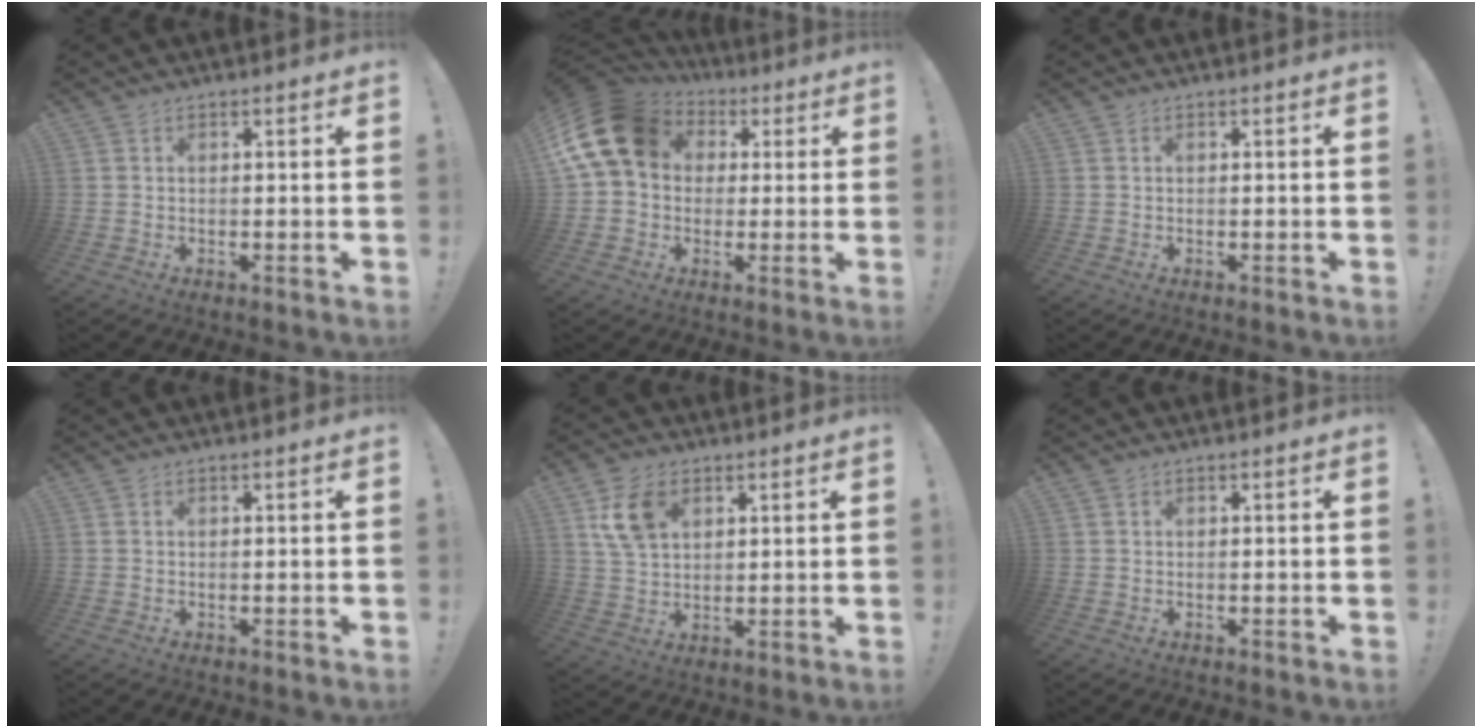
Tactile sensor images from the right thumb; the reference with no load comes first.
{"total": 17.2, "force": [4.5, 12.8, 10.6], "torque": [-0.196, -0.006, 0.087]}
{"total": 0.0}
{"total": 0.0}
{"total": 9.7, "force": [4.2, 6.5, 5.9], "torque": [-0.098, 0.002, 0.084]}
{"total": 0.0}